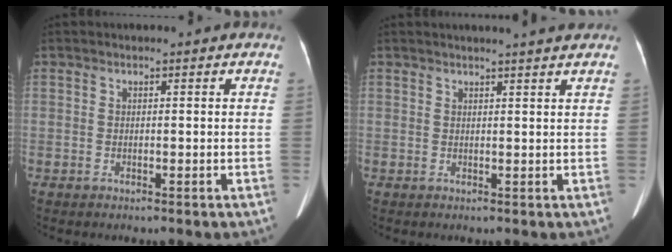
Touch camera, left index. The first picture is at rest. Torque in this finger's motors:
{"motor_torque": [-0.13, -0.34, 0.12, 0.04]}